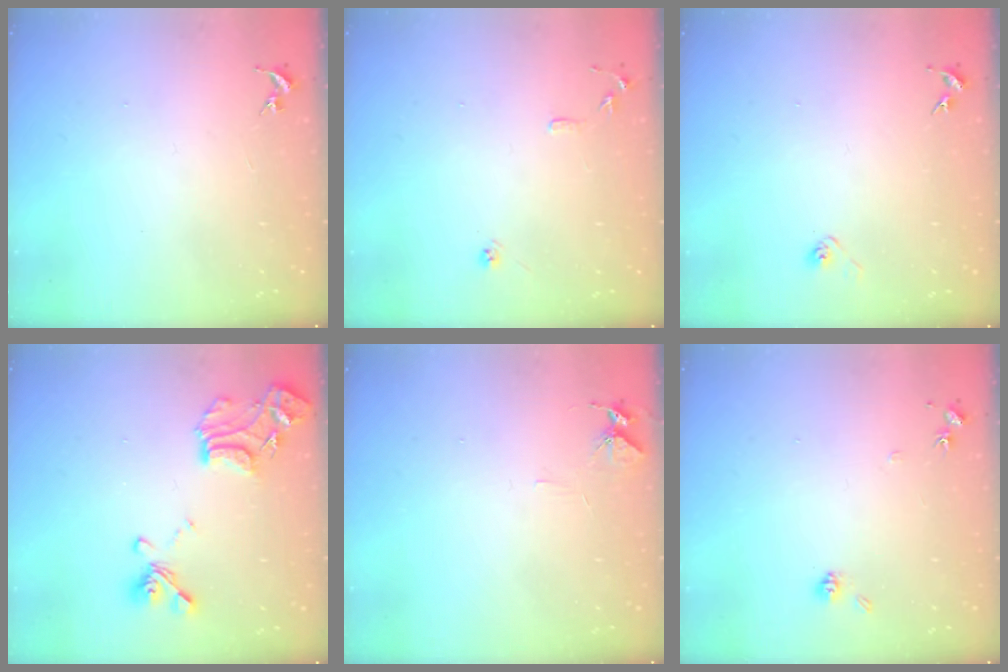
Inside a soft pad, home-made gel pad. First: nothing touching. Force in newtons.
{"total": 7.9, "press": 7.9, "slide": 0.8}
{"total": 2.8, "press": 2.6, "slide": 1.1}
{"total": 16.4, "press": 16.4, "slide": 1.4}
{"total": 5.4, "press": 5.4, "slide": 0.6}
{"total": 5.8, "press": 5.7, "slide": 1.1}